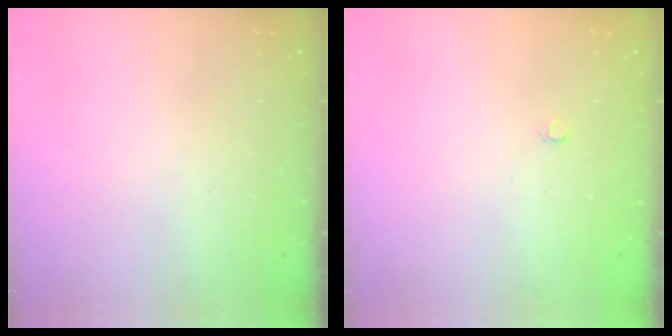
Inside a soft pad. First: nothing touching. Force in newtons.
{"total": 2.4, "press": 2.4, "slide": 0.2}